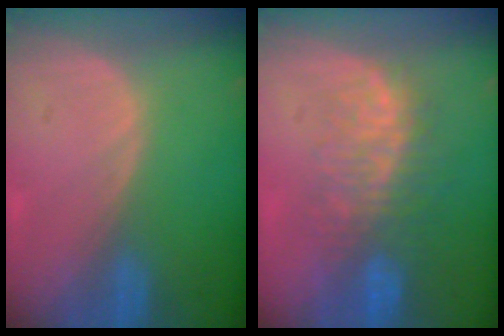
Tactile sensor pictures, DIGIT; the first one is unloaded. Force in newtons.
{"total": 8.5, "press": 7.7, "slide": 3.6}